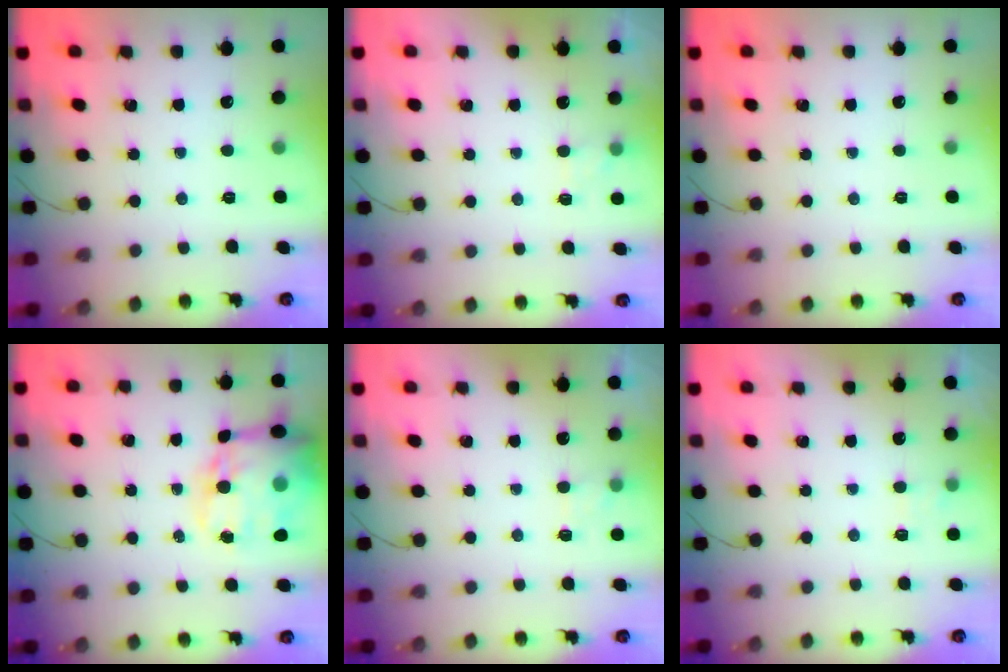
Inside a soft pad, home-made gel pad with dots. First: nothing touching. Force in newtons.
{"total": 2.4, "press": 1.9, "slide": 1.4}
{"total": 0.0}
{"total": 21.3, "press": 20.7, "slide": 5.1}
{"total": 2.4, "press": 1.9, "slide": 1.4}
{"total": 2.8, "press": 2.5, "slide": 1.4}